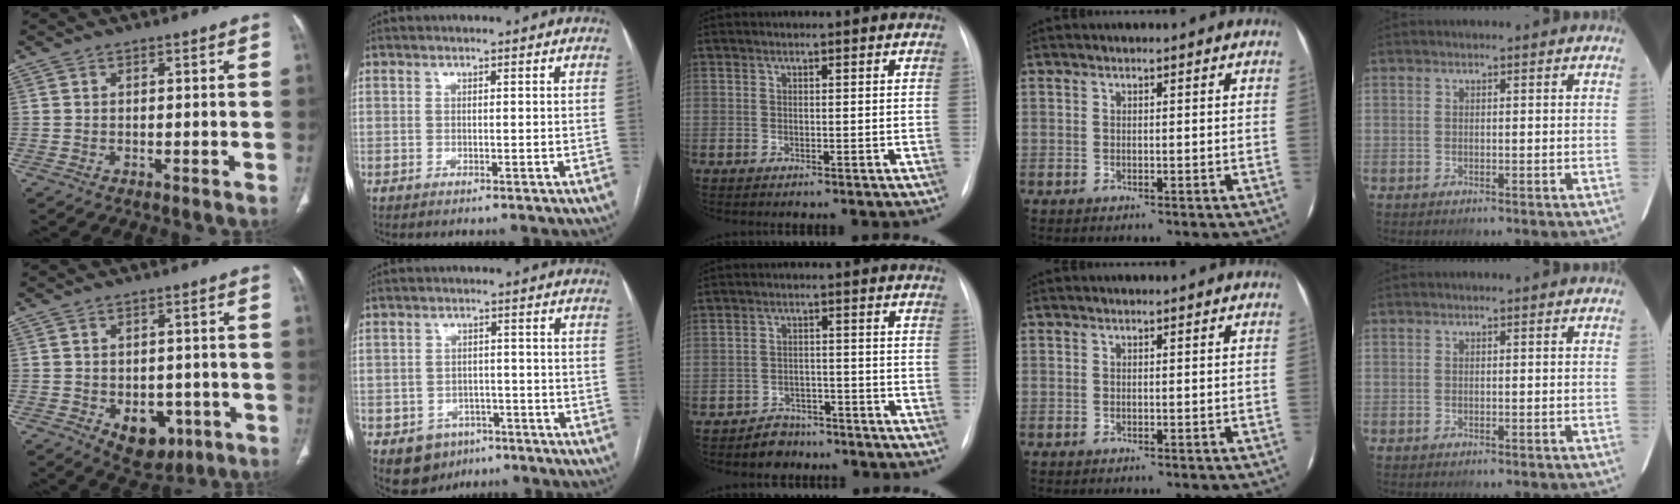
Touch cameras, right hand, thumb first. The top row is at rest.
{"thumb": {"total": 8.5, "force": [-3.0, 5.8, 5.4], "torque": [-0.043, 0.011, -0.025]}, "index": {"total": 6.5, "force": [-3.6, 5.2, 1.6], "torque": [-0.023, 0.008, -0.044]}, "middle": {"total": 3.8, "force": [-2.9, 2.4, -0.2], "torque": [0.000, 0.012, -0.043]}}